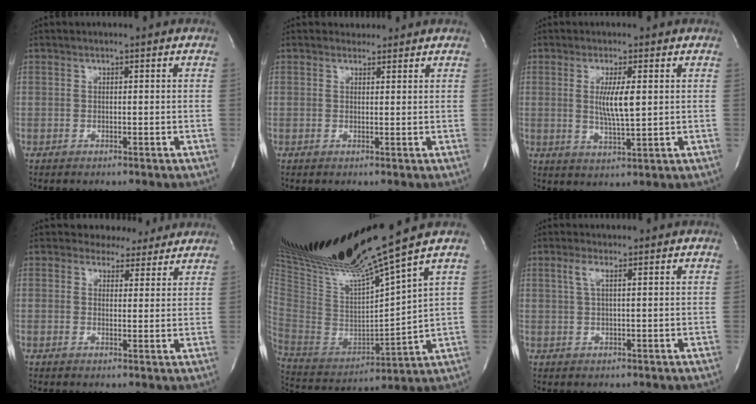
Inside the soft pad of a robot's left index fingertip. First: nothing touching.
{"total": 1.3, "force": [1.1, 0.7, -0.3], "torque": [0.001, 0.002, 0.013]}
{"total": 5.2, "force": [0.6, 0.3, 5.2], "torque": [-0.099, -0.017, 0.013]}
{"total": 4.9, "force": [4.3, 2.3, 0.3], "torque": [0.001, -0.006, 0.043]}
{"total": 19.5, "force": [15.8, -1.8, 11.3], "torque": [-0.207, -0.037, 0.296]}
{"total": 2.0, "force": [0.8, 0.1, 1.9], "torque": [-0.050, 0.000, 0.018]}